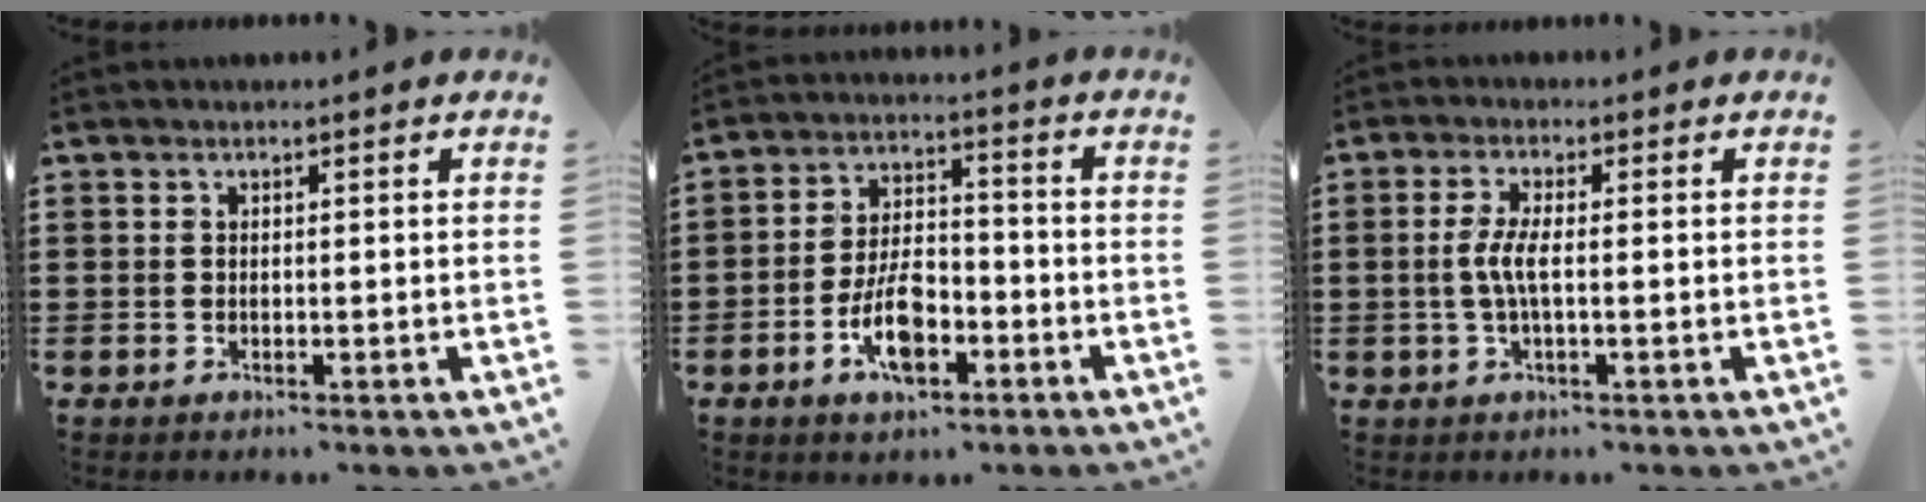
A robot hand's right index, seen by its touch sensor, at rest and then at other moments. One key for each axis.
{"total": 8.5, "fx": -3.6, "fy": 4.0, "fz": 6.6, "tx": -0.139, "ty": 0.003, "tz": -0.067}
{"total": 4.0, "fx": -0.4, "fy": 0.7, "fz": 3.9, "tx": -0.093, "ty": -0.007, "tz": -0.017}